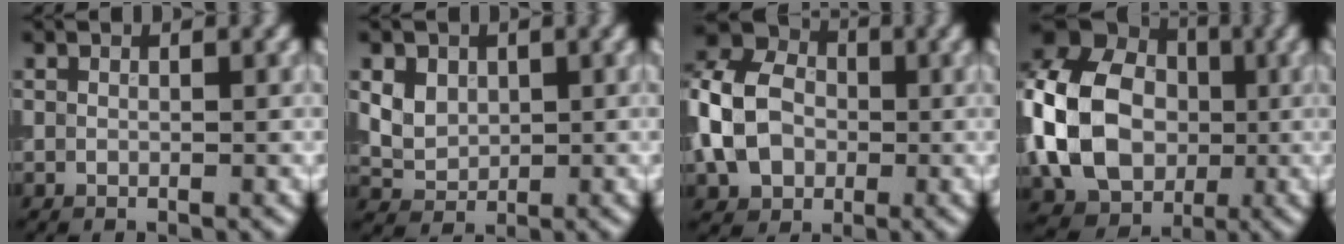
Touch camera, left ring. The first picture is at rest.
{"total": 4.4, "force": [1.6, 3.4, 2.3], "torque": [-0.051, 0.012, 0.030]}
{"total": 8.2, "force": [-0.9, 6.5, 5.0], "torque": [-0.106, 0.008, -0.034]}
{"total": 11.8, "force": [-0.7, 9.5, 7.0], "torque": [-0.157, 0.011, -0.022]}